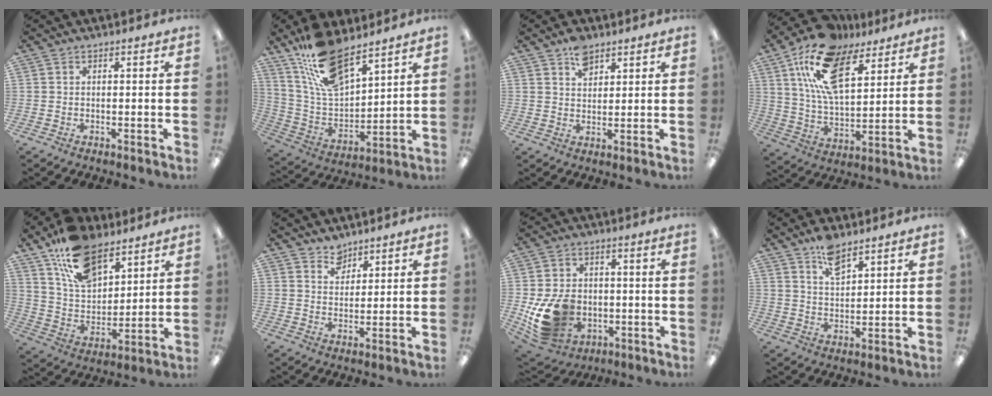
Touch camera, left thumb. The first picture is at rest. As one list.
[{"total": 16.1, "force": [12.2, 6.2, 8.5], "torque": [-0.186, -0.059, 0.224]}, {"total": 5.5, "force": [3.7, 3.2, 2.4], "torque": [-0.034, -0.013, 0.065]}, {"total": 19.6, "force": [11.2, 9.7, 12.9], "torque": [-0.241, -0.041, 0.198]}, {"total": 16.9, "force": [11.1, 9.2, 8.7], "torque": [-0.160, -0.047, 0.207]}, {"total": 4.4, "force": [3.9, 2.1, 0.3], "torque": [0.000, -0.021, 0.072]}, {"total": 13.9, "force": [-2.9, 10.7, 8.4], "torque": [-0.173, 0.012, -0.043]}, {"total": 7.1, "force": [5.3, 2.9, 3.7], "torque": [-0.062, -0.025, 0.094]}]